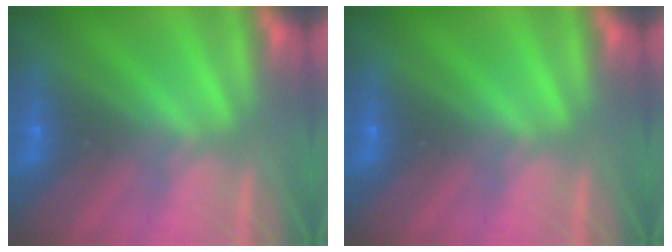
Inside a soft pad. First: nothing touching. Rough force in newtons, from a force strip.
{"total": 0.0}